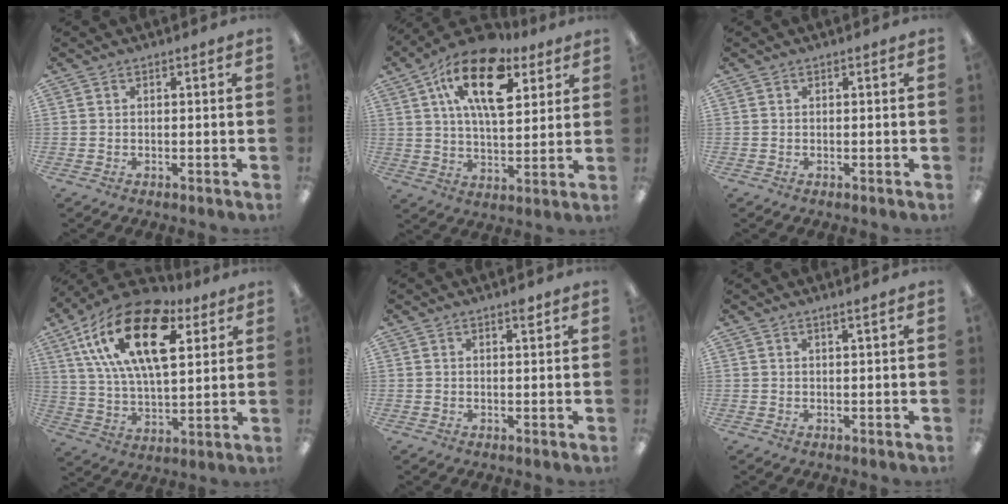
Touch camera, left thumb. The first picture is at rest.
{"total": 18.1, "force": [9.1, 9.0, 12.9], "torque": [-0.211, -0.023, 0.155]}
{"total": 0.0}
{"total": 22.4, "force": [10.9, 11.1, 16.1], "torque": [-0.302, -0.038, 0.184]}
{"total": 1.7, "force": [1.2, 0.5, 1.0], "torque": [-0.006, -0.007, 0.018]}
{"total": 1.1, "force": [0.7, -0.1, 0.8], "torque": [-0.016, -0.001, 0.012]}